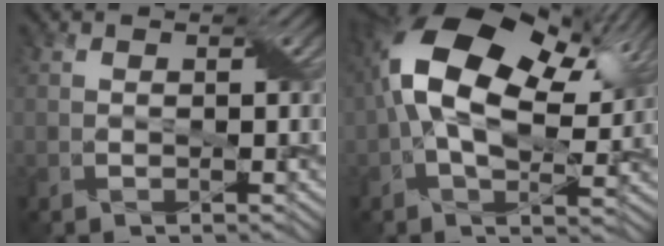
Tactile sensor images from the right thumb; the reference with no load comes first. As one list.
[{"total": 16.3, "force": [5.1, 8.9, 12.7], "torque": [-0.237, 0.025, 0.074]}]